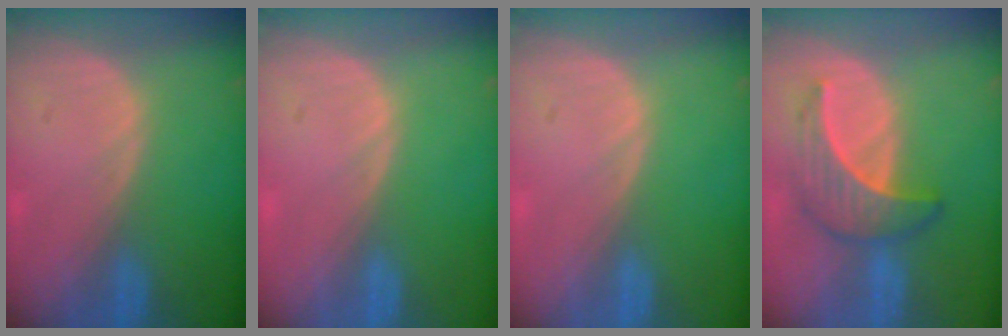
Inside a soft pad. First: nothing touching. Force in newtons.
{"total": 0.0}
{"total": 0.0}
{"total": 6.4, "press": 6.2, "slide": 1.7}